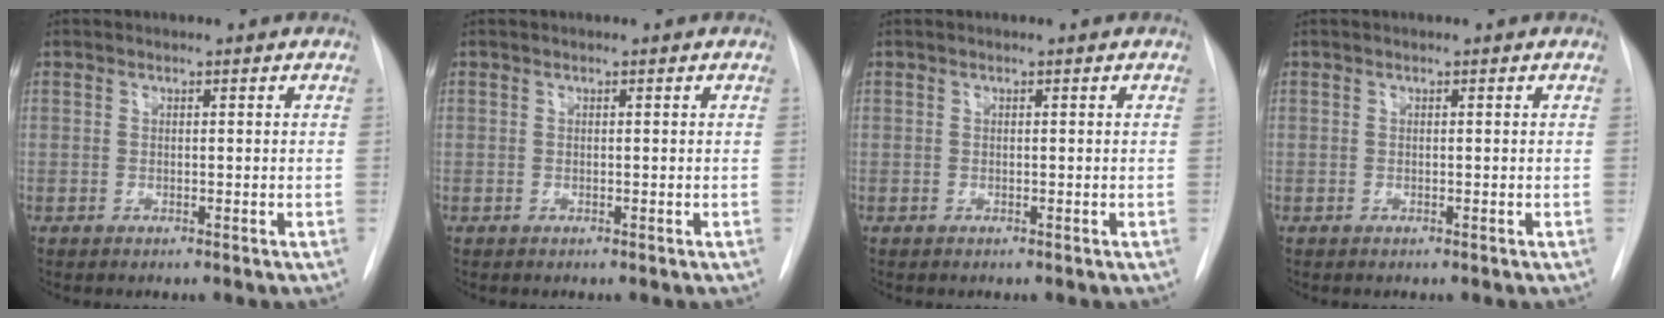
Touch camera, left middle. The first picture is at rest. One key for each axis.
{"total": 0.0}
{"total": 0.0}
{"total": 0.0}